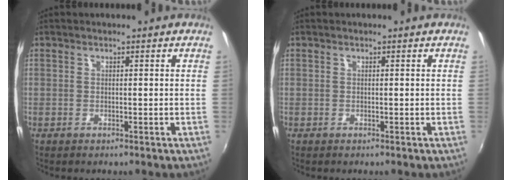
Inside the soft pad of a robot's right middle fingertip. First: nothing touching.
{"total": 0.0}